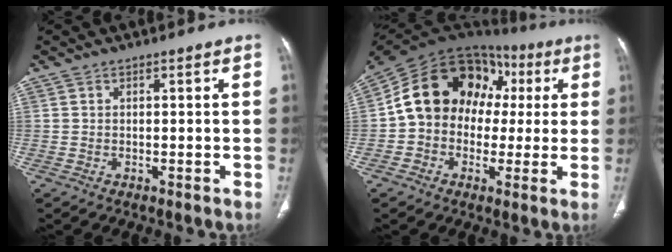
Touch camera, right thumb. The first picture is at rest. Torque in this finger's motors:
{"motor_torque": [2.33, 2.67, 1.43, -0.76, 0.16]}